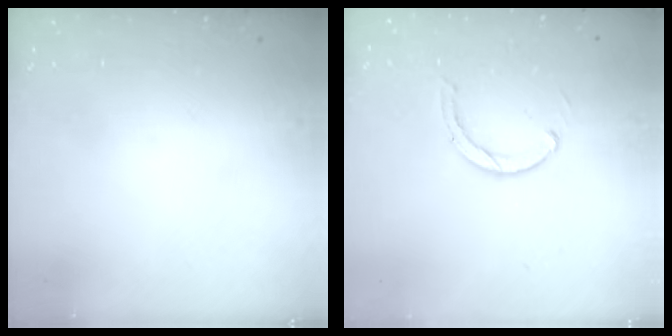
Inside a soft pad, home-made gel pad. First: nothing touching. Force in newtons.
{"total": 2.9, "press": 2.9, "slide": 0.4}